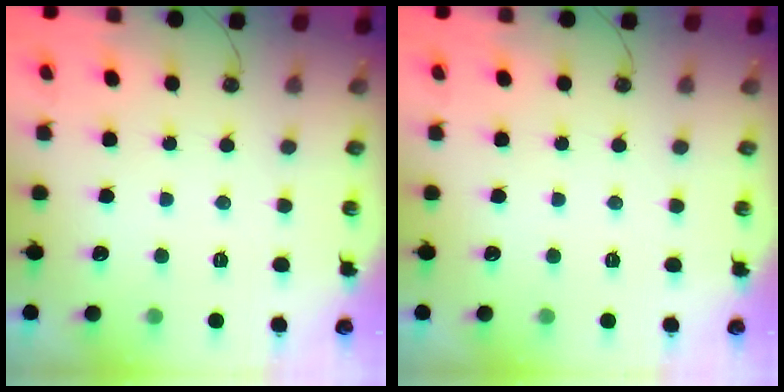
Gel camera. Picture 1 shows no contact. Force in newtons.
{"total": 0.0}